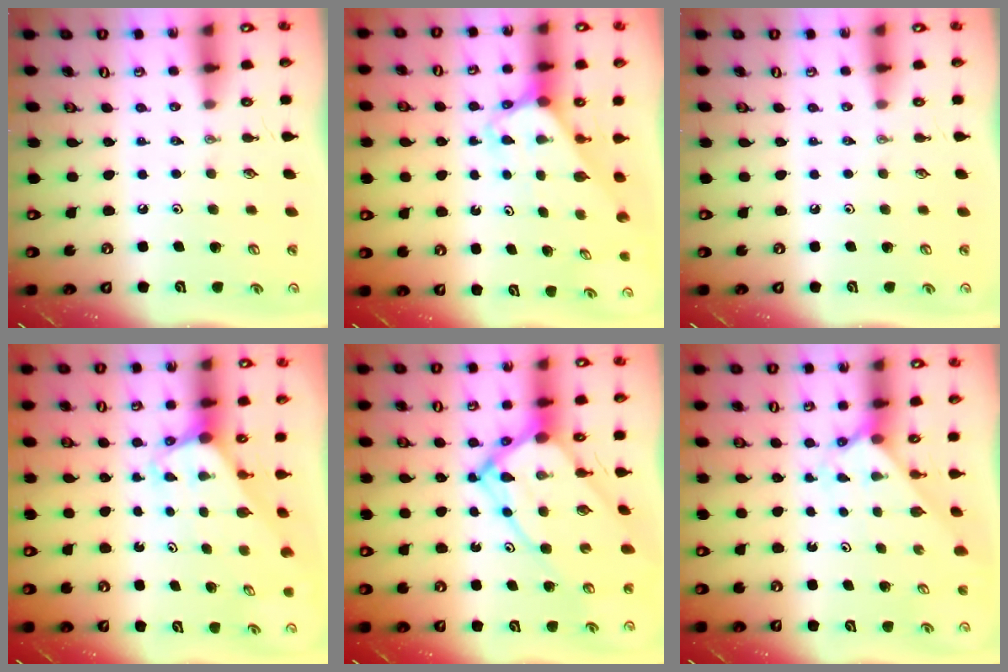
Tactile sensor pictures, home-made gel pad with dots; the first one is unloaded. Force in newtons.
{"total": 2.8, "press": 2.8, "slide": 0.2}
{"total": 0.0}
{"total": 3.3, "press": 3.3, "slide": 0.1}
{"total": 16.3, "press": 16.3, "slide": 1.6}
{"total": 2.3, "press": 2.3, "slide": 0.2}